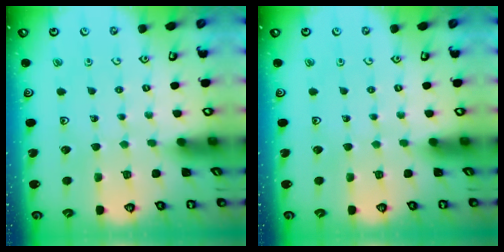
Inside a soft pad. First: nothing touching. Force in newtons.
{"total": 0.0}